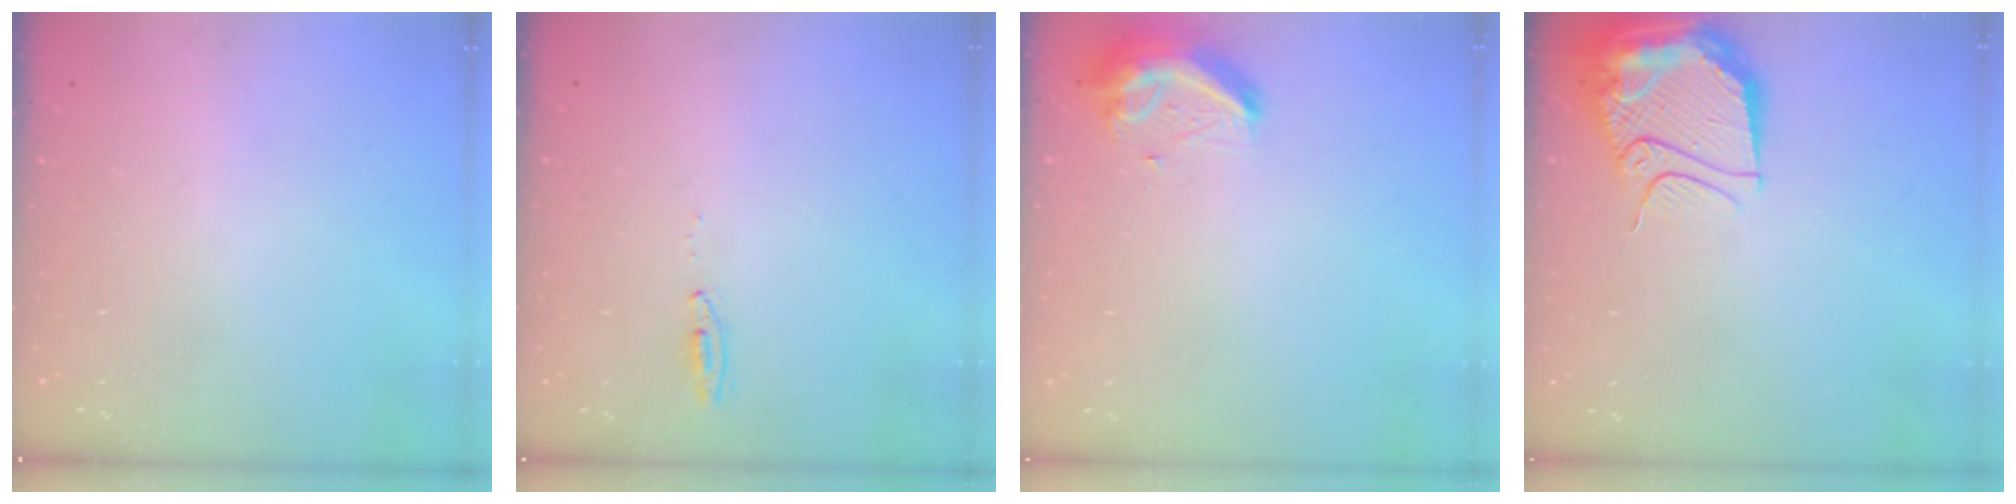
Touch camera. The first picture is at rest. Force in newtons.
{"total": 4.1, "press": 3.1, "slide": 2.6}
{"total": 10.1, "press": 10.1, "slide": 0.9}
{"total": 14.2, "press": 14.2, "slide": 1.4}